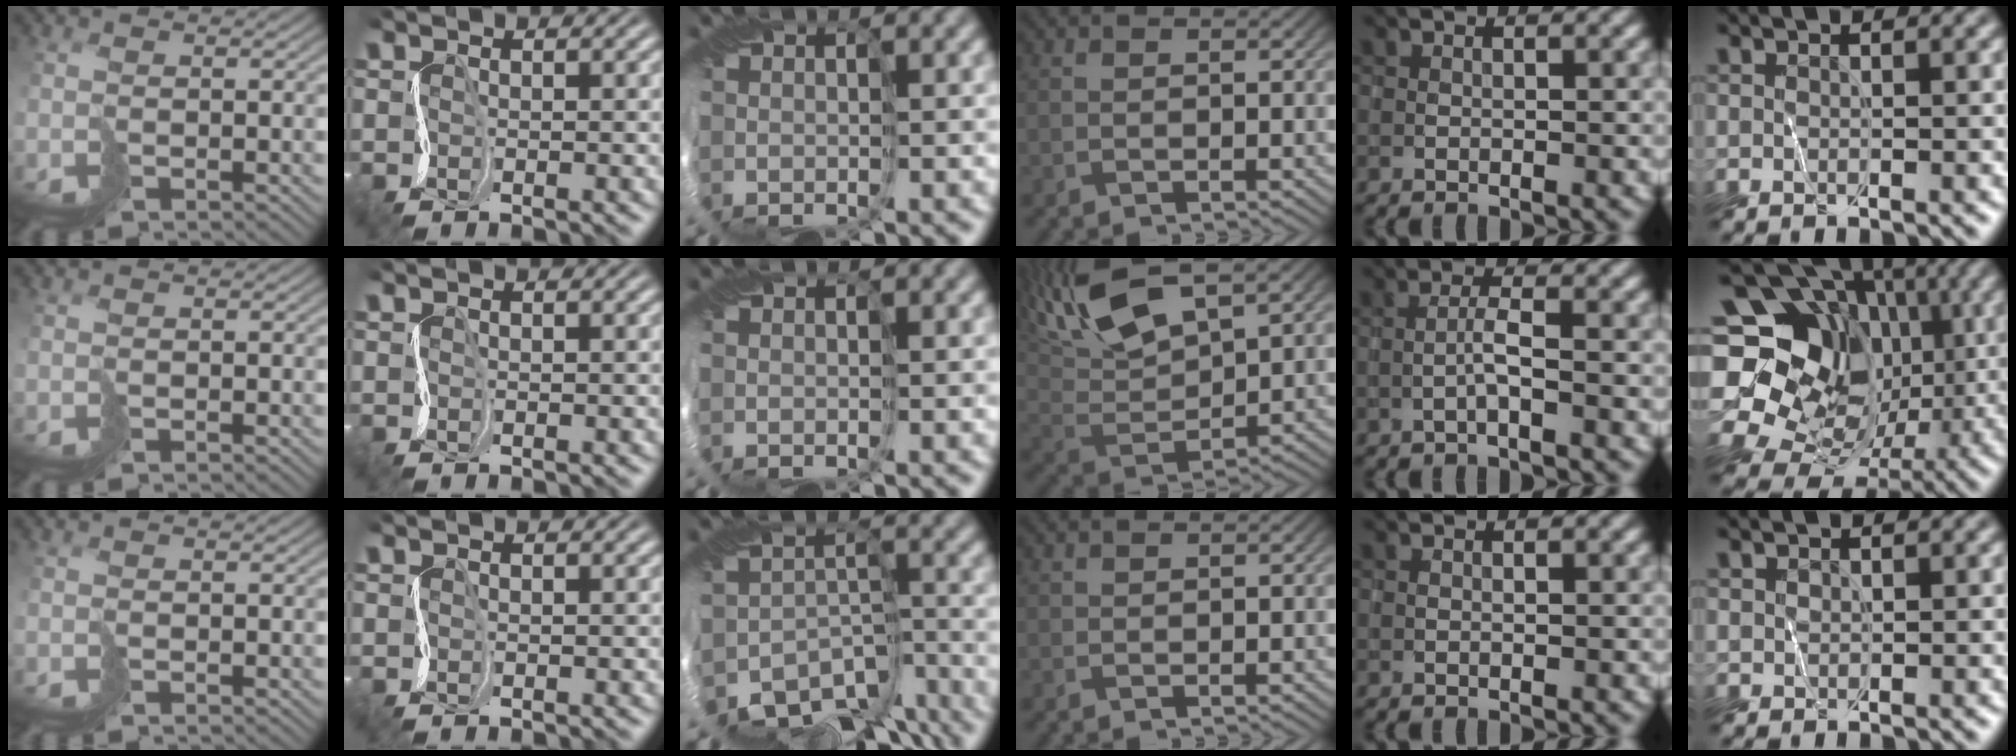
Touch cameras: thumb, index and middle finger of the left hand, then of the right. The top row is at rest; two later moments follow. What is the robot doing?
{"motion": "cut", "object": "receipt paper"}